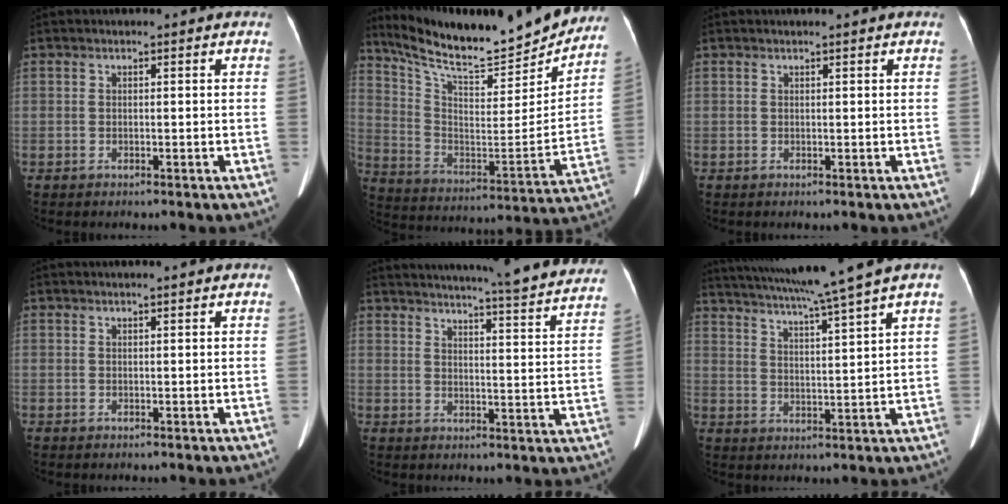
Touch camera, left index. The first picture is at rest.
{"total": 26.0, "force": [23.1, 4.0, 11.2], "torque": [-0.191, -0.053, 0.340]}
{"total": 0.0}
{"total": 0.6, "force": [0.5, -0.1, 0.4], "torque": [-0.009, 0.003, 0.012]}
{"total": 27.2, "force": [25.2, 0.7, 10.3], "torque": [-0.155, -0.073, 0.296]}
{"total": 14.1, "force": [11.5, -2.4, 7.8], "torque": [-0.134, -0.008, 0.172]}